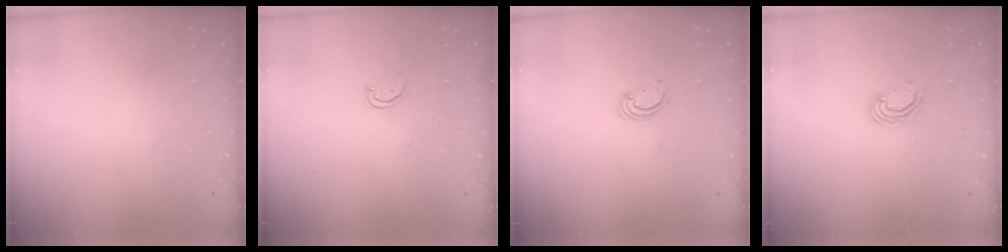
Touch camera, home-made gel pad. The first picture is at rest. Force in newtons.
{"total": 2.7, "press": 2.6, "slide": 0.3}
{"total": 2.2, "press": 2.2, "slide": 0.2}
{"total": 6.1, "press": 6.1, "slide": 0.5}